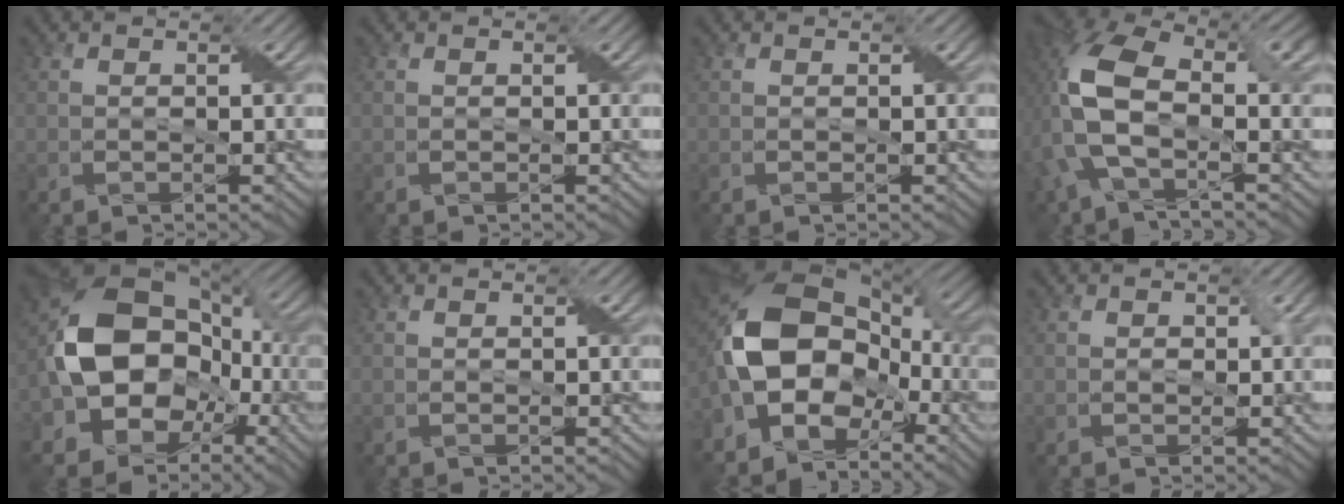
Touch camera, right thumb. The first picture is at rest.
{"total": 0.0}
{"total": 0.0}
{"total": 11.3, "force": [-0.6, 5.6, 9.7], "torque": [-0.219, 0.011, -0.025]}
{"total": 17.6, "force": [-3.1, 13.5, 10.8], "torque": [-0.203, -0.003, -0.065]}
{"total": 0.0}
{"total": 15.8, "force": [-4.1, 11.1, 10.5], "torque": [-0.212, -0.001, -0.094]}
{"total": 0.8, "force": [0.0, 0.7, 0.4], "torque": [-0.005, -0.002, 0.001]}